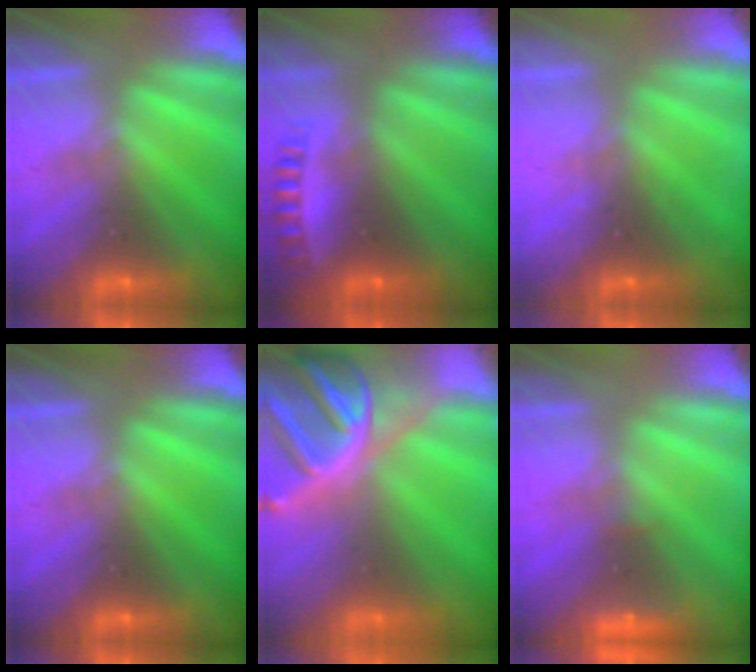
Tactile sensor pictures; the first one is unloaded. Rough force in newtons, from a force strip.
{"total": 2.6}
{"total": 2.3}
{"total": 0.0}
{"total": 8.7}
{"total": 1.9}